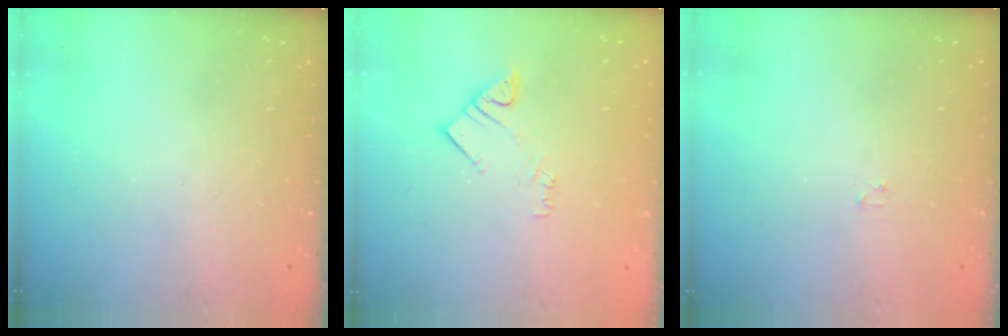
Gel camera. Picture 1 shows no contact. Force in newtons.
{"total": 3.1, "press": 3.0, "slide": 0.5}
{"total": 1.2, "press": 1.2, "slide": 0.2}